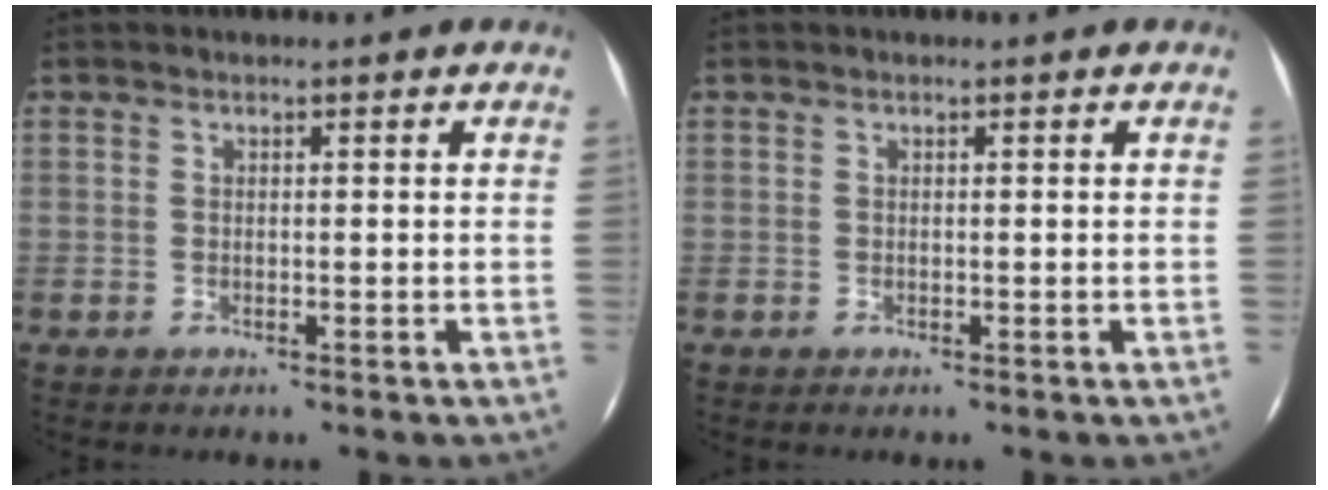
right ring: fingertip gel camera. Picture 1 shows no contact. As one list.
[{"total": 0.0}]